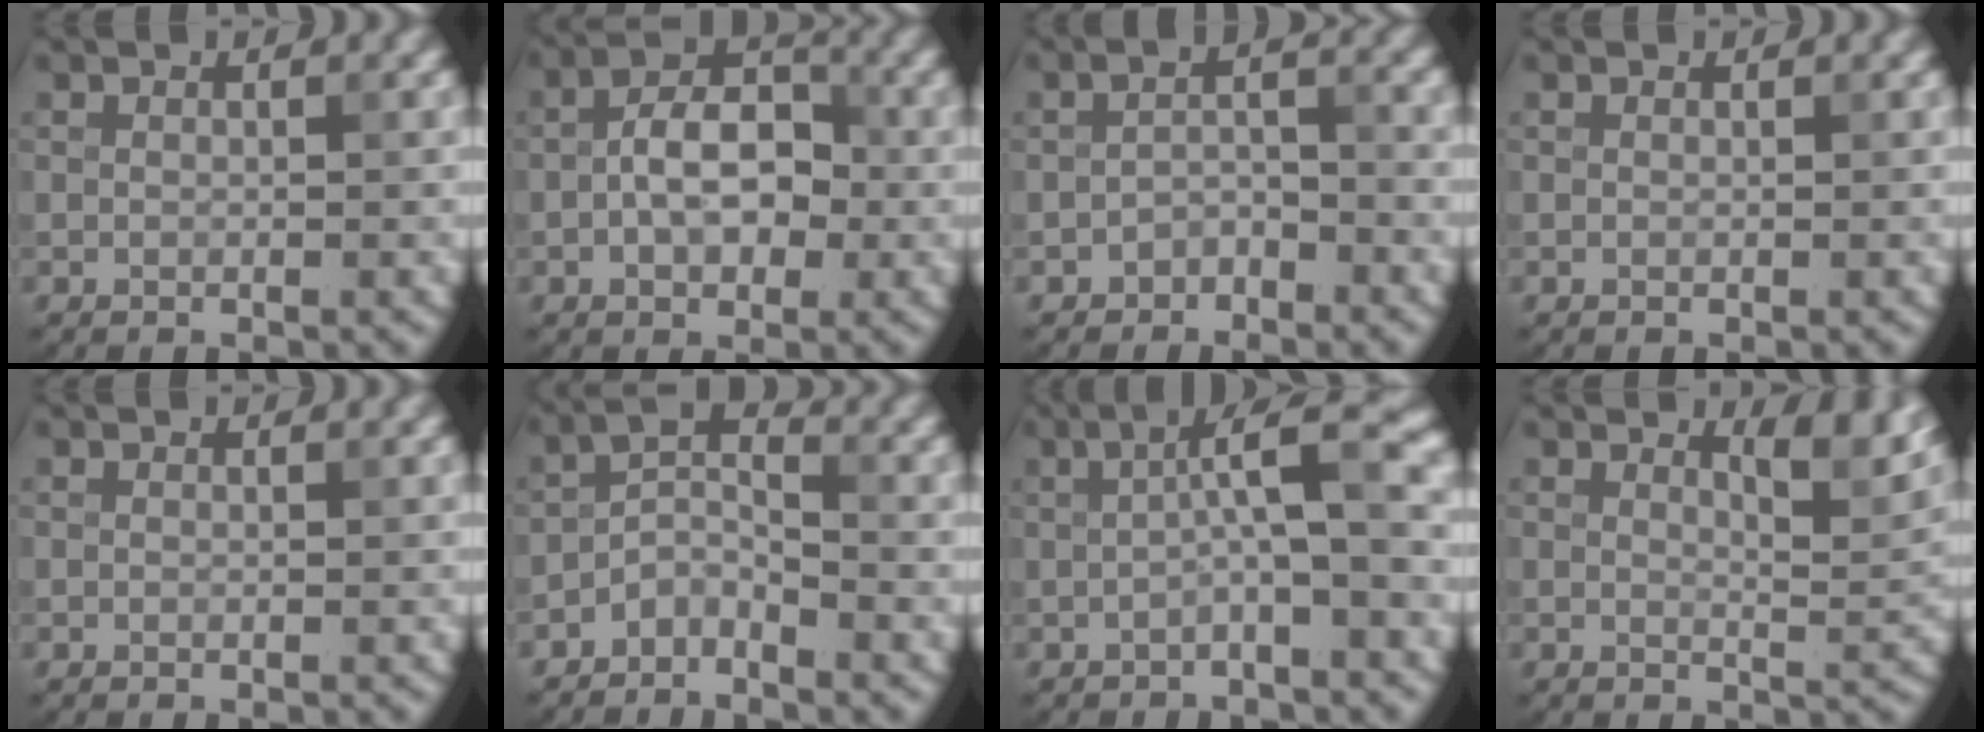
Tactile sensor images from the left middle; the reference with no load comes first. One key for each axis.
{"total": 5.2, "fx": -1.0, "fy": 3.0, "fz": 4.1, "tx": -0.066, "ty": 0.011, "tz": -0.021}
{"total": 2.0, "fx": -1.6, "fy": 0.9, "fz": 0.8, "tx": -0.016, "ty": 0.010, "tz": -0.032}
{"total": 0.0}
{"total": 0.0}
{"total": 2.4, "fx": -2.0, "fy": 0.8, "fz": 1.2, "tx": -0.023, "ty": 0.016, "tz": -0.043}
{"total": 5.1, "fx": -0.3, "fy": 0.7, "fz": 5.0, "tx": -0.085, "ty": 0.023, "tz": -0.012}
{"total": 3.7, "fx": 2.5, "fy": 1.0, "fz": 2.5, "tx": -0.032, "ty": -0.004, "tz": 0.037}